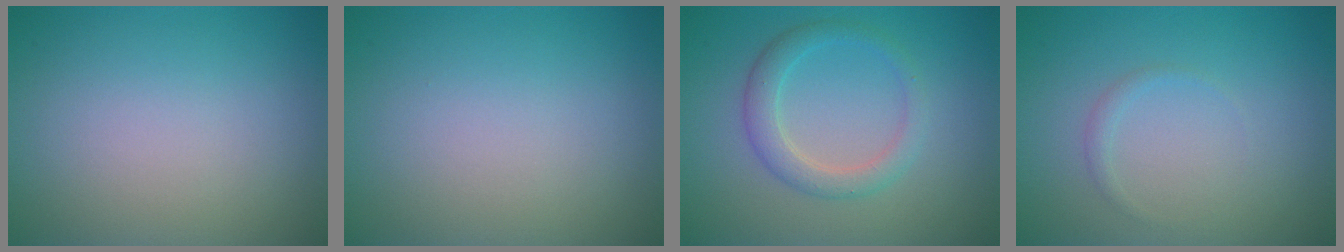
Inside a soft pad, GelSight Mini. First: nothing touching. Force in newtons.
{"total": 0.0}
{"total": 2.7, "press": 2.7, "slide": 0.2}
{"total": 0.7, "press": 0.7, "slide": 0.0}